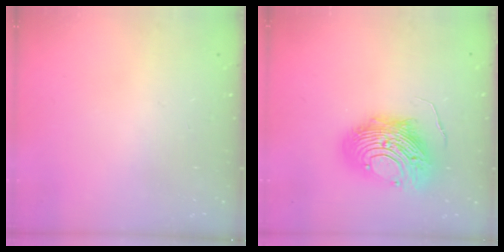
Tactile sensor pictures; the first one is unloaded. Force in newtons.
{"total": 15.7, "press": 15.6, "slide": 1.5}